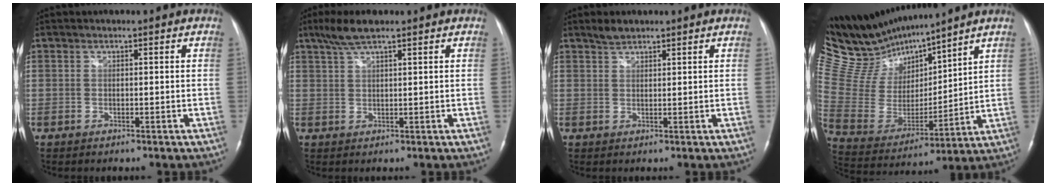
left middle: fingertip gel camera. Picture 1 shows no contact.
{"total": 4.6, "force": [3.4, 0.5, 3.1], "torque": [-0.071, 0.011, 0.068]}
{"total": 2.1, "force": [1.9, 0.6, 0.7], "torque": [-0.018, 0.003, 0.038]}
{"total": 18.1, "force": [16.7, 3.3, 6.1], "torque": [-0.132, 0.001, 0.322]}